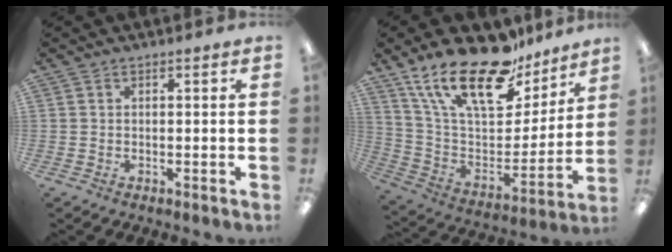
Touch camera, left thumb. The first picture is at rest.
{"total": 24.5, "force": [17.6, 9.5, 14.1], "torque": [-0.261, -0.111, 0.307]}